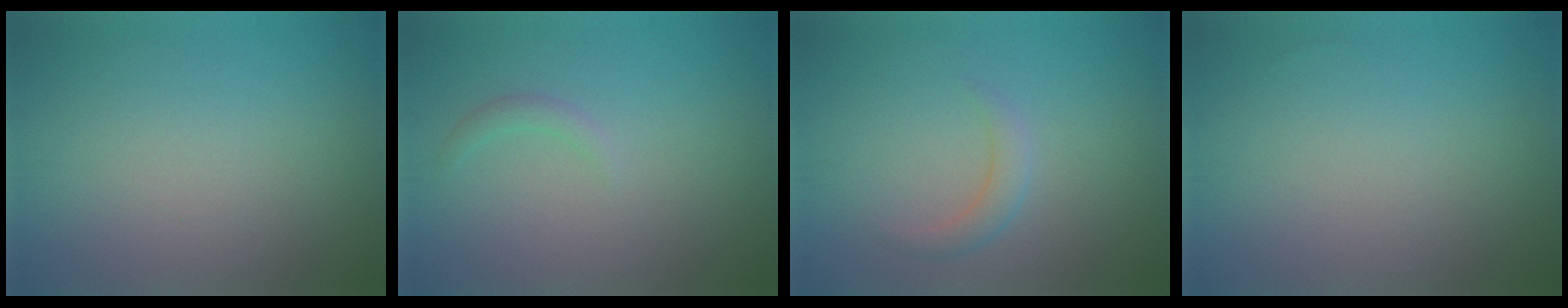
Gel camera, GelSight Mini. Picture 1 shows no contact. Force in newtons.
{"total": 1.0, "press": 1.0, "slide": 0.2}
{"total": 1.7, "press": 1.7, "slide": 0.0}
{"total": 0.0}